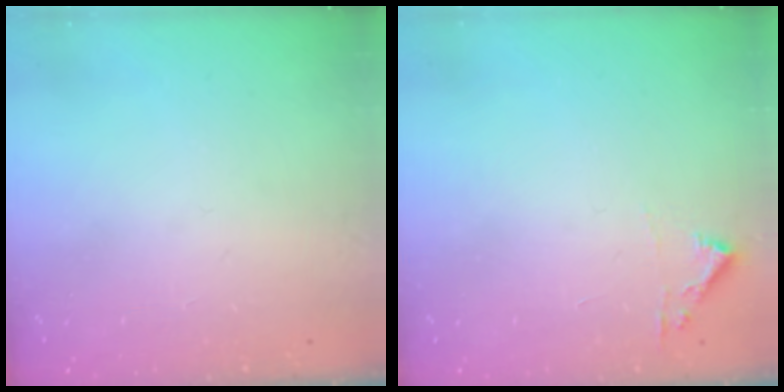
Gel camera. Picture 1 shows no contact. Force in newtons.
{"total": 3.3, "press": 3.3, "slide": 0.4}